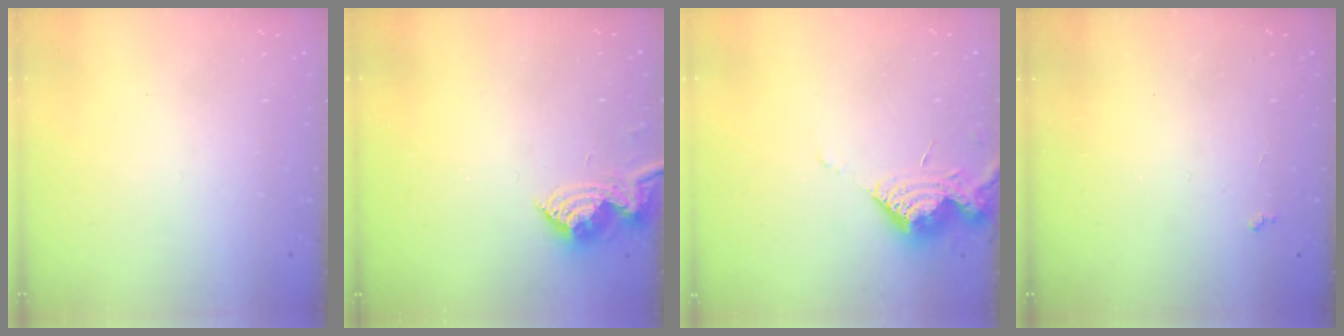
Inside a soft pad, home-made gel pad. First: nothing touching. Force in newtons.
{"total": 9.0, "press": 9.0, "slide": 0.3}
{"total": 8.0, "press": 7.9, "slide": 0.9}
{"total": 2.7, "press": 2.6, "slide": 0.4}